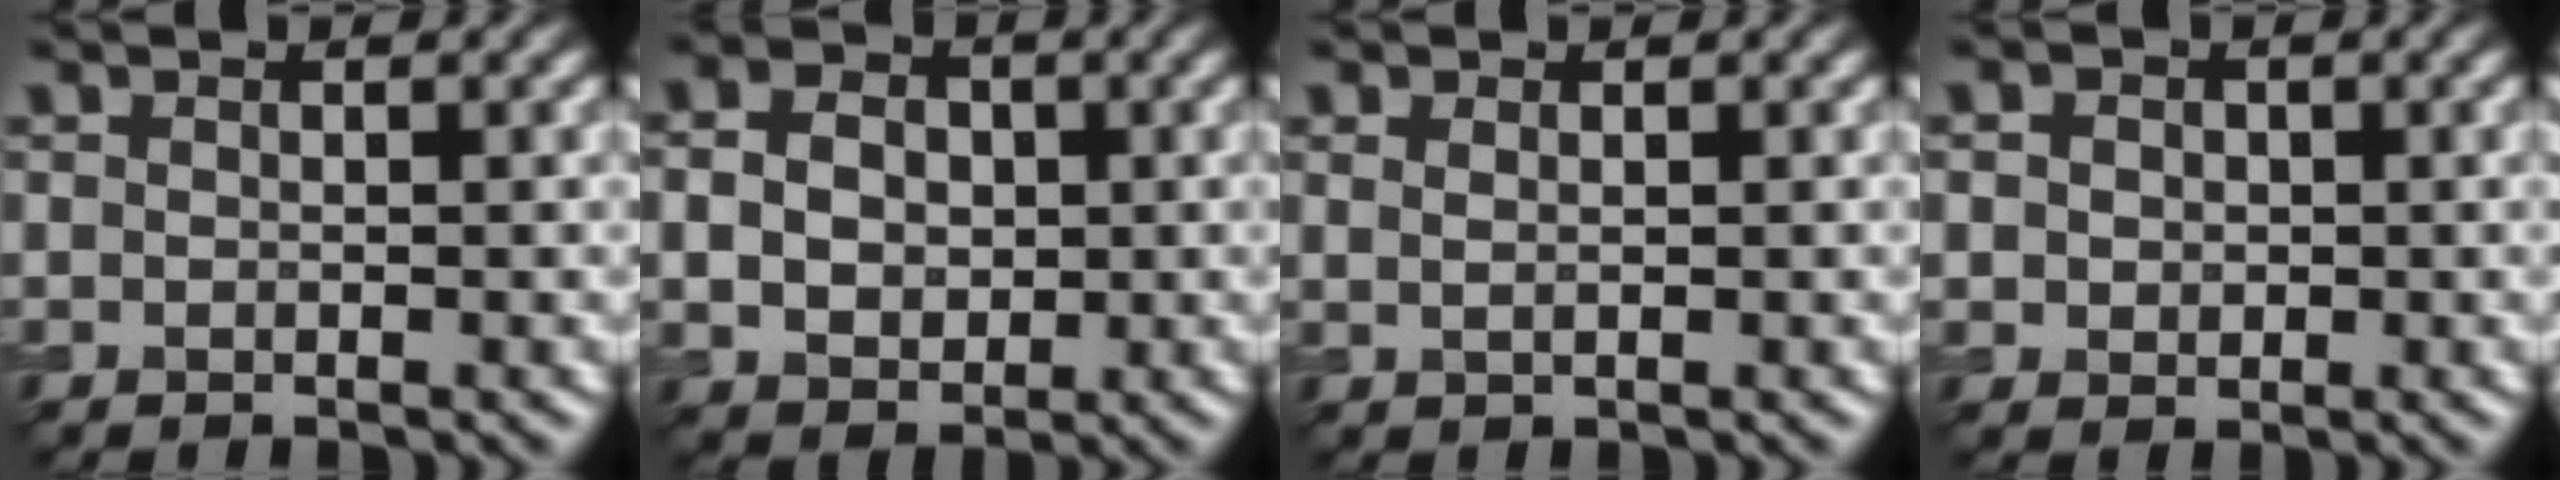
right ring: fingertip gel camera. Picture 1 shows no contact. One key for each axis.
{"total": 4.6, "fx": 0.1, "fy": 3.6, "fz": 2.8, "tx": -0.058, "ty": 0.003, "tz": -0.003}
{"total": 0.9, "fx": 0.5, "fy": 0.4, "fz": 0.6, "tx": -0.012, "ty": -0.003, "tz": 0.013}
{"total": 2.9, "fx": 0.8, "fy": 2.5, "fz": 1.3, "tx": -0.019, "ty": 0.011, "tz": 0.002}